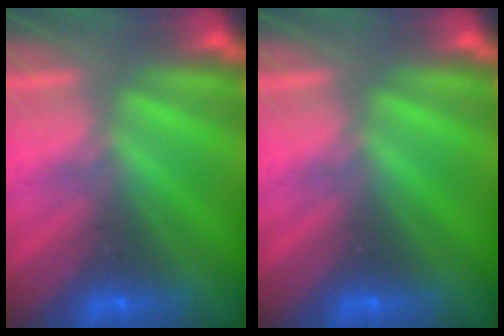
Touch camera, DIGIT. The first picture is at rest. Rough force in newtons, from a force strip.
{"total": 0.0}